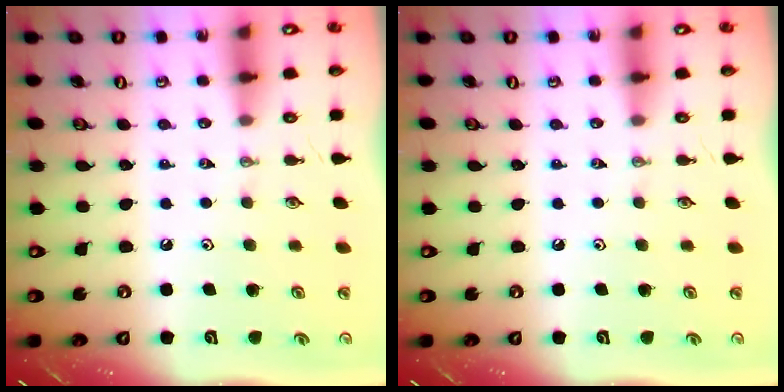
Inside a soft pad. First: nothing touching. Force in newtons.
{"total": 0.0}